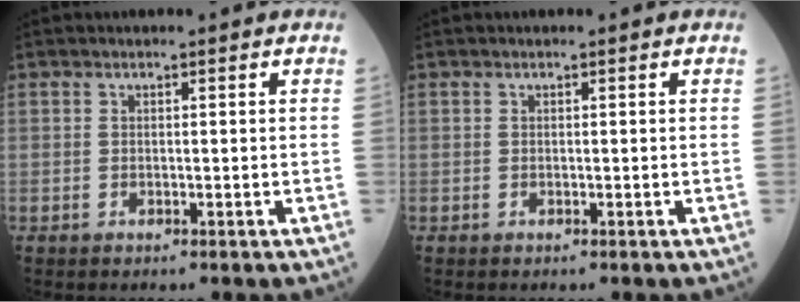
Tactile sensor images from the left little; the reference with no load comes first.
{"total": 0.0}